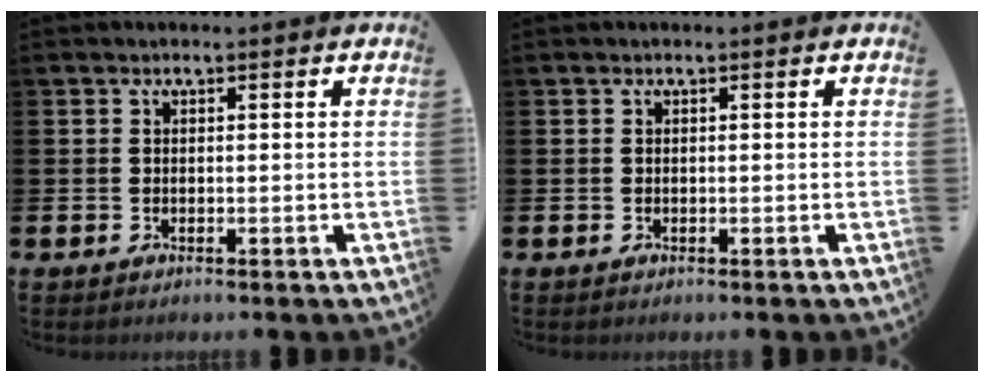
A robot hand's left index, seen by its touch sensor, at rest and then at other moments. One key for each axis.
{"total": 0.0}